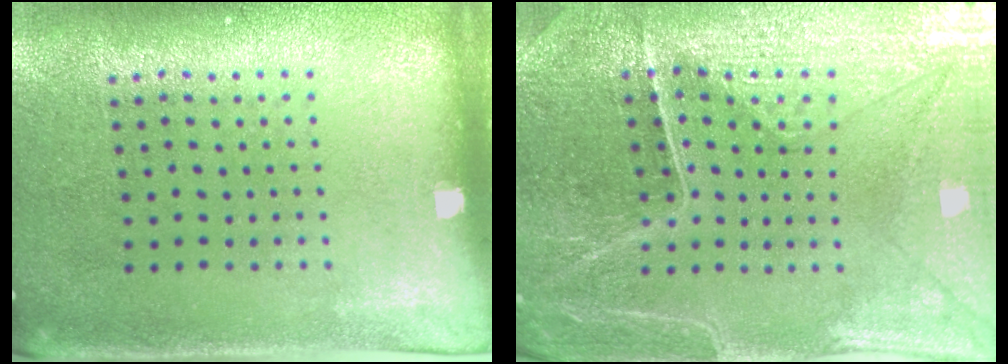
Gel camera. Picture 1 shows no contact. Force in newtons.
{"total": 3.5, "press": 3.5, "slide": 0.2}